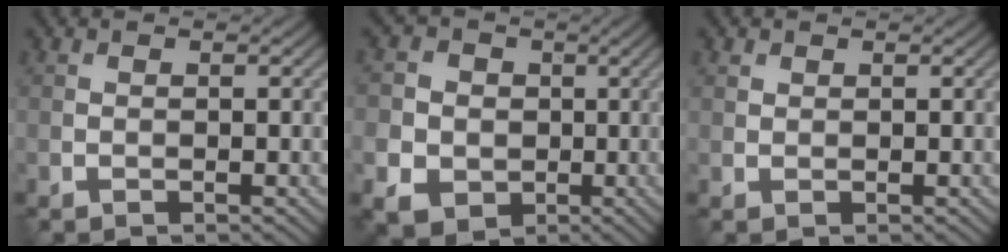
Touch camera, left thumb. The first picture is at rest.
{"total": 7.8, "force": [-0.6, 7.4, 2.3], "torque": [-0.087, 0.003, -0.032]}
{"total": 0.9, "force": [0.6, 0.6, 0.2], "torque": [-0.002, -0.001, 0.014]}